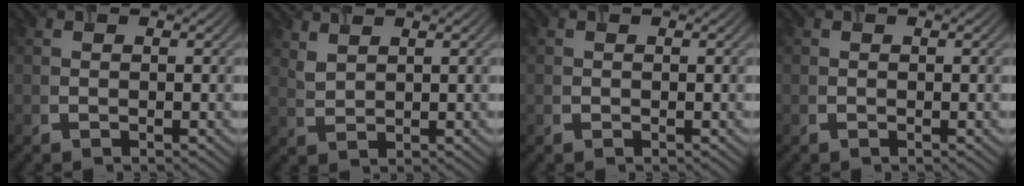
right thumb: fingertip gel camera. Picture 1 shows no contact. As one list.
[{"total": 2.2, "force": [1.8, 0.7, 1.0], "torque": [-0.030, 0.000, 0.045]}, {"total": 0.5, "force": [-0.2, 0.5, 0.0], "torque": [0.000, -0.004, -0.004]}, {"total": 0.0}]